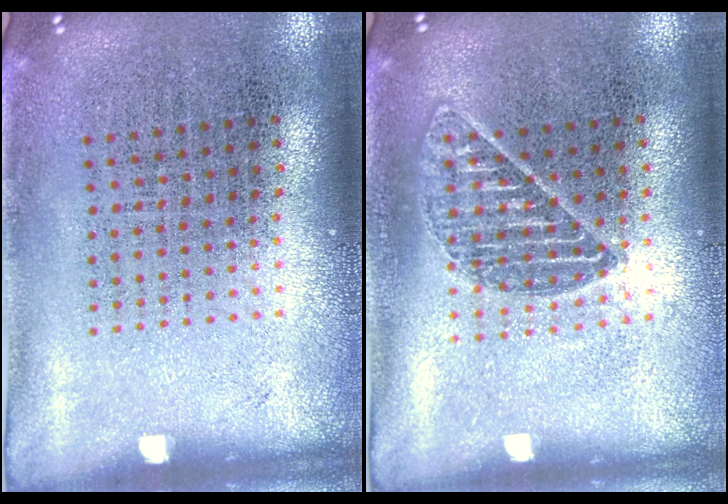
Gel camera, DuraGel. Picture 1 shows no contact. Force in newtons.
{"total": 1.0, "press": 0.9, "slide": 0.4}